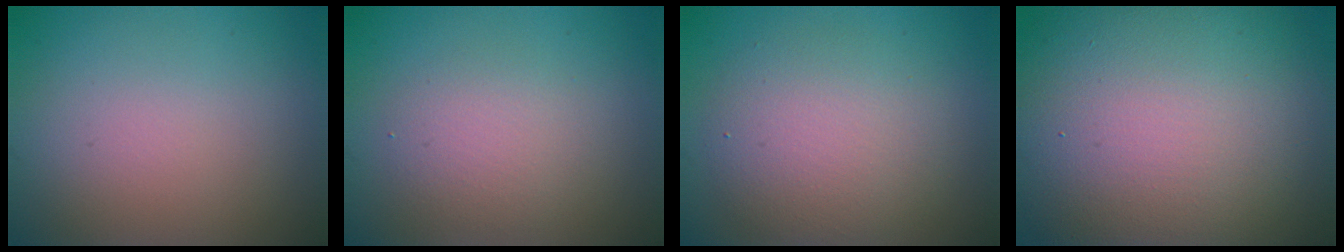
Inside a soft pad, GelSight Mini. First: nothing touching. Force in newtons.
{"total": 2.7, "press": 2.6, "slide": 0.3}
{"total": 5.0, "press": 5.0, "slide": 0.3}
{"total": 17.8, "press": 17.7, "slide": 1.0}